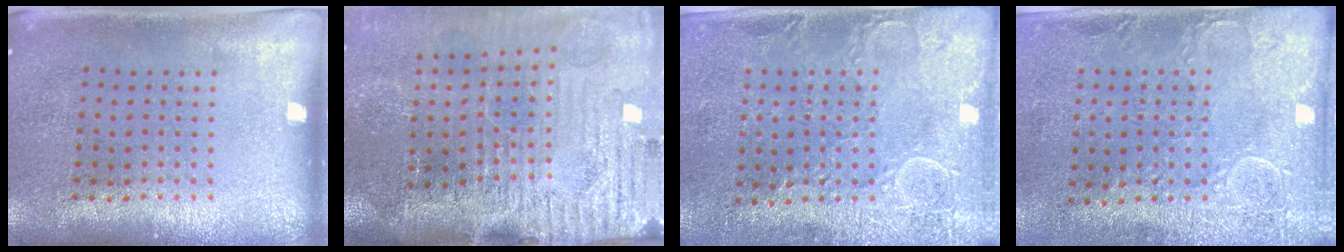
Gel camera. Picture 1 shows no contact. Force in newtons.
{"total": 4.7, "press": 4.0, "slide": 2.5}
{"total": 2.7, "press": 2.6, "slide": 0.8}
{"total": 2.9, "press": 2.3, "slide": 1.7}